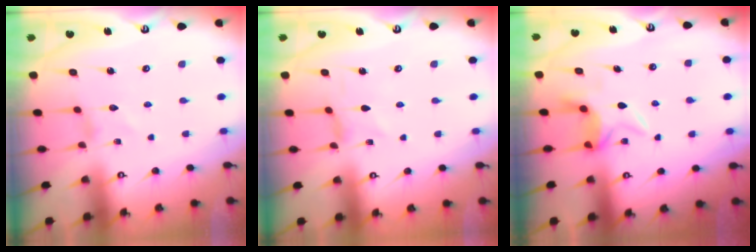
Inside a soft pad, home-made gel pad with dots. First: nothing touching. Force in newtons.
{"total": 0.0}
{"total": 6.2, "press": 6.0, "slide": 1.4}